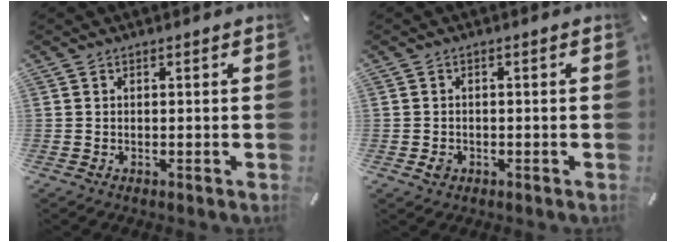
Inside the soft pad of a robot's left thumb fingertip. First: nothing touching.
{"total": 2.2, "force": [-0.7, 1.9, 0.9], "torque": [-0.016, 0.004, -0.014]}